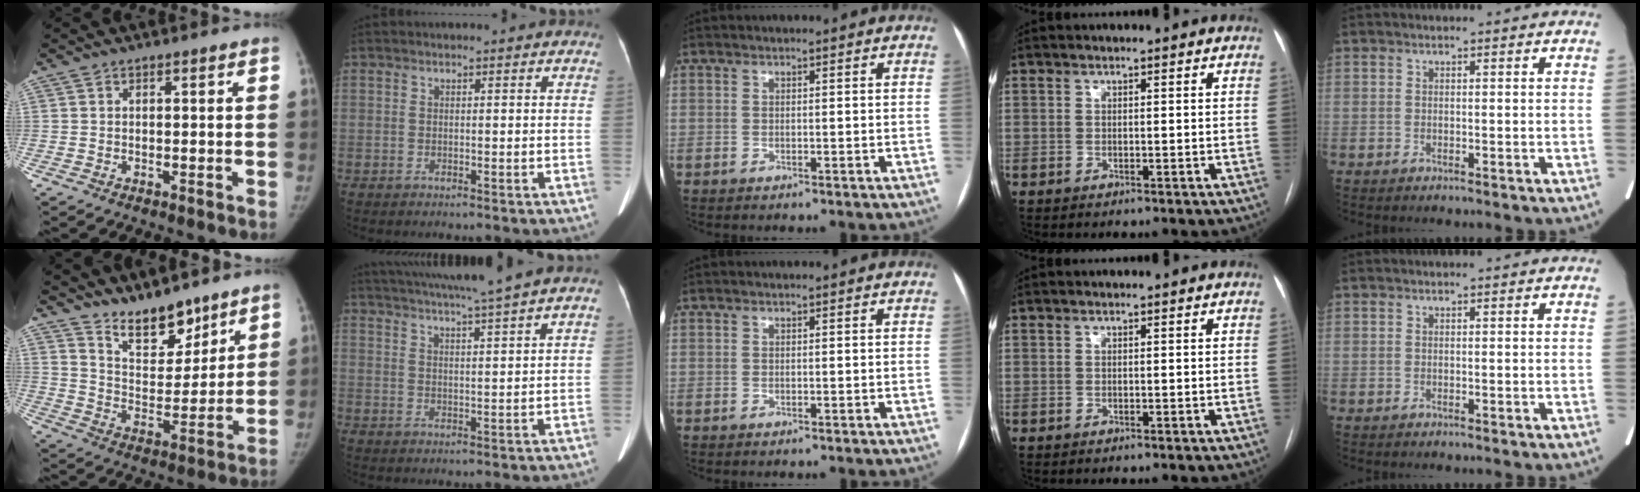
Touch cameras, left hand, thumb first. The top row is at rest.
{"thumb": {"total": 11.4, "force": [9.3, 4.6, 4.8], "torque": [-0.048, -0.076, 0.170]}, "index": {"total": 11.4, "force": [9.9, -2.0, 5.4], "torque": [-0.092, -0.002, 0.144]}}